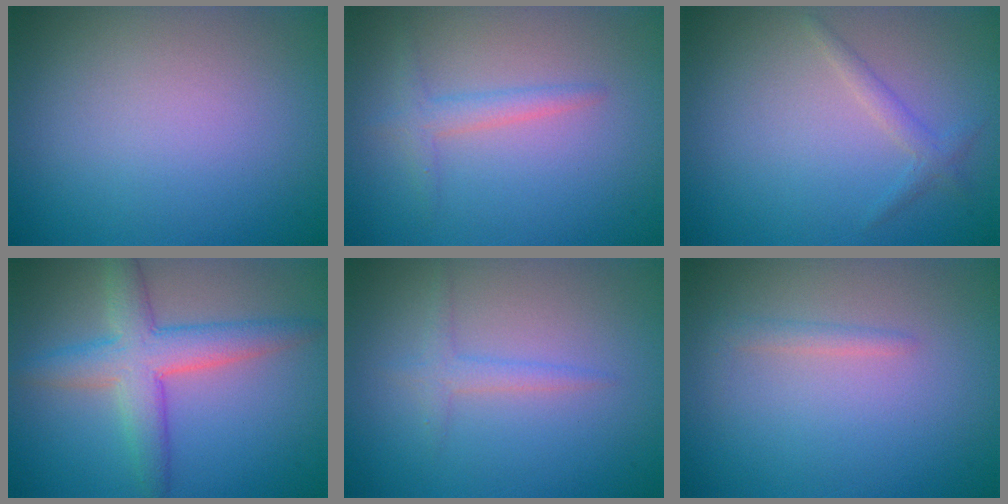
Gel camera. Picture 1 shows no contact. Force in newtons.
{"total": 1.8, "press": 1.8, "slide": 0.1}
{"total": 1.3, "press": 1.3, "slide": 0.0}
{"total": 5.4, "press": 5.4, "slide": 0.3}
{"total": 1.4, "press": 1.4, "slide": 0.1}
{"total": 0.9, "press": 0.9, "slide": 0.1}